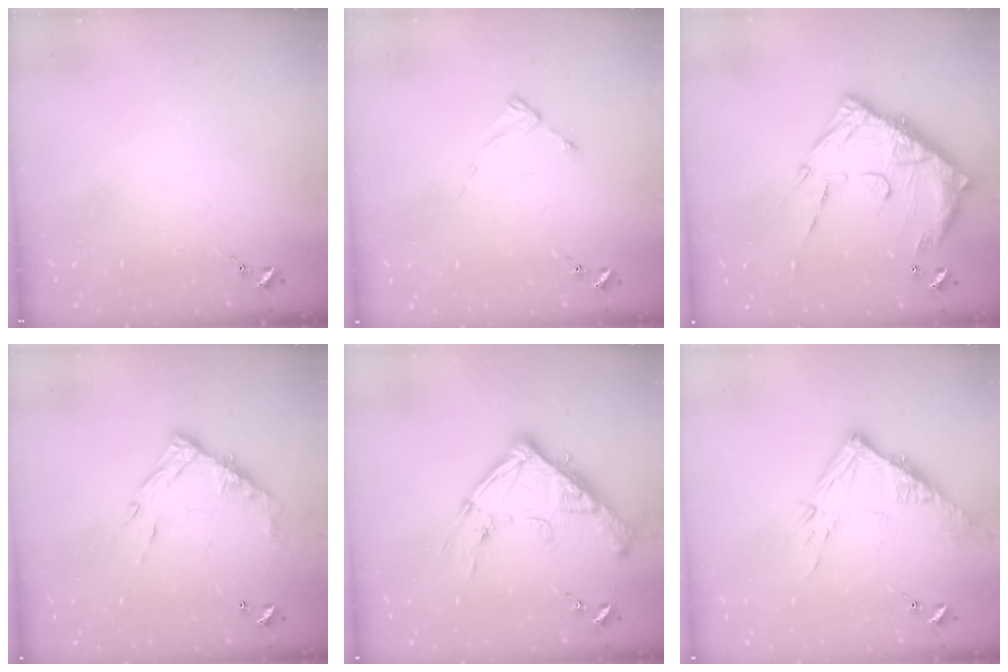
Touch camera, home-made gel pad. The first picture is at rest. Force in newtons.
{"total": 2.3, "press": 2.3, "slide": 0.3}
{"total": 17.5, "press": 17.4, "slide": 2.0}
{"total": 13.3, "press": 13.3, "slide": 1.1}
{"total": 16.4, "press": 16.3, "slide": 1.4}
{"total": 13.2, "press": 13.2, "slide": 1.2}